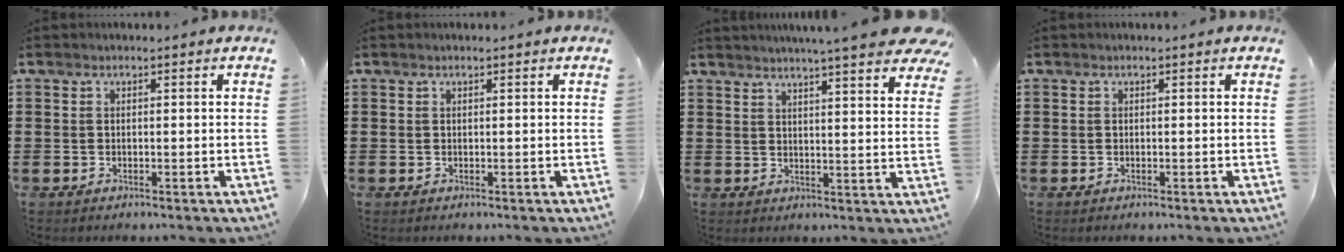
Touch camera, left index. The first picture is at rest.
{"total": 0.0}
{"total": 6.1, "force": [5.4, -0.4, 2.8], "torque": [-0.057, -0.024, 0.091]}
{"total": 0.0}